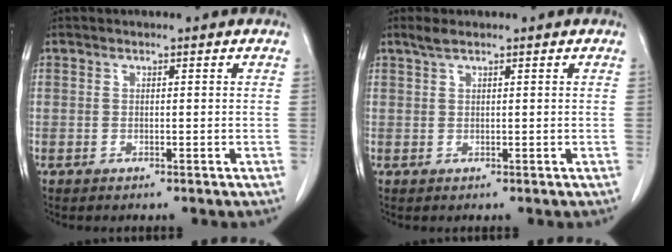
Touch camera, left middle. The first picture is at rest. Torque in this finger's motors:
{"motor_torque": [0.15, -0.13, -0.02, 0.00]}